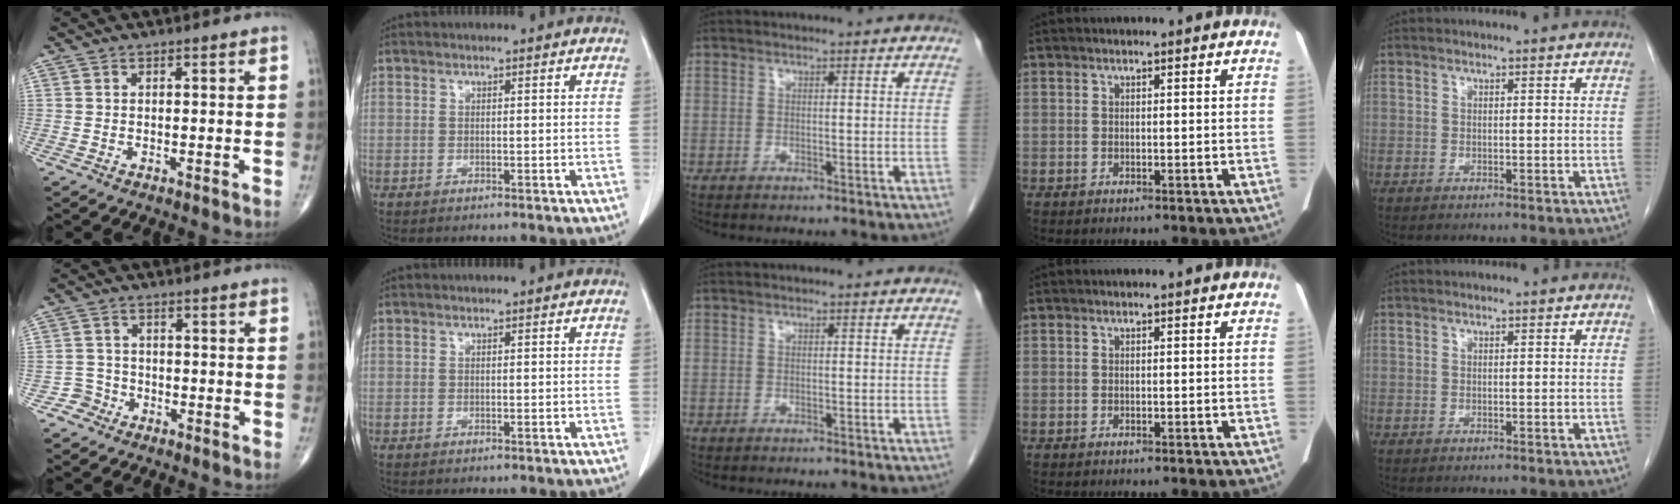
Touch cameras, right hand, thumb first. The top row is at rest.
{"thumb": {"total": 2.9, "force": [-1.7, 2.3, -0.5], "torque": [0.025, 0.014, -0.039]}}